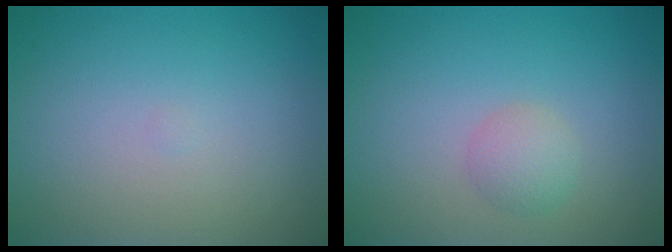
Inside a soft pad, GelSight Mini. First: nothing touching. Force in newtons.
{"total": 1.8, "press": 1.8, "slide": 0.0}